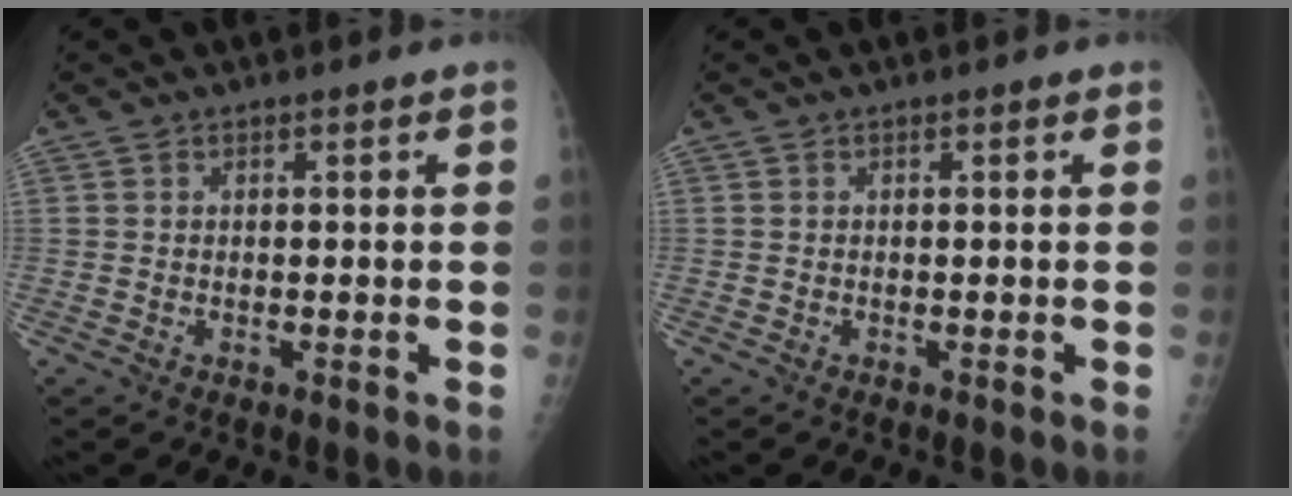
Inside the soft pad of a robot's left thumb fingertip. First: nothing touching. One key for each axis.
{"total": 0.0}